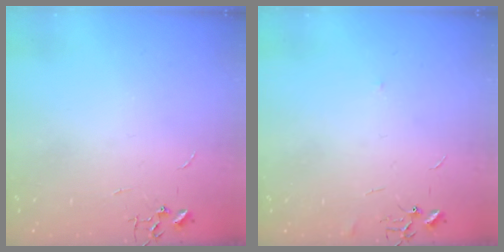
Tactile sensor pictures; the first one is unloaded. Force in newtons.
{"total": 4.3, "press": 4.2, "slide": 0.4}